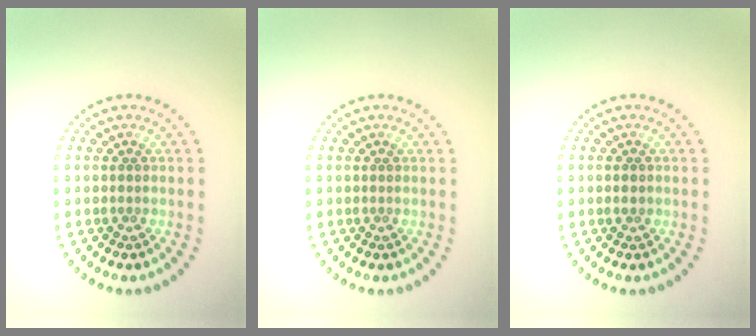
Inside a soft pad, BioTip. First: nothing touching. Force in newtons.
{"total": 0.0}
{"total": 1.0, "press": 1.0, "slide": 0.1}